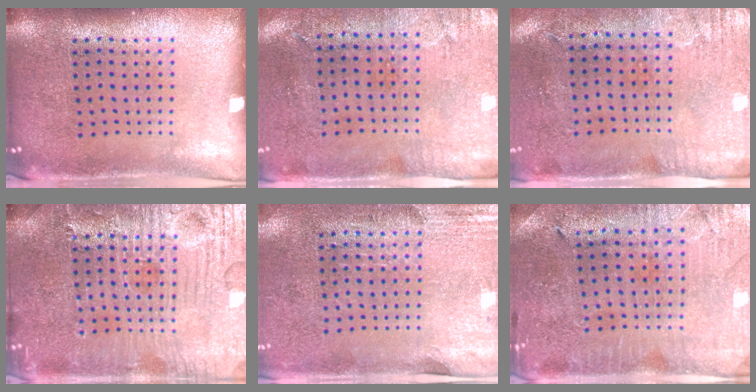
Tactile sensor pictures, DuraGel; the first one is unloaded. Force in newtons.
{"total": 2.9, "press": 2.4, "slide": 1.7}
{"total": 3.0, "press": 2.4, "slide": 1.8}
{"total": 6.8, "press": 6.7, "slide": 0.7}
{"total": 2.9, "press": 2.5, "slide": 1.5}
{"total": 0.7, "press": 0.6, "slide": 0.3}